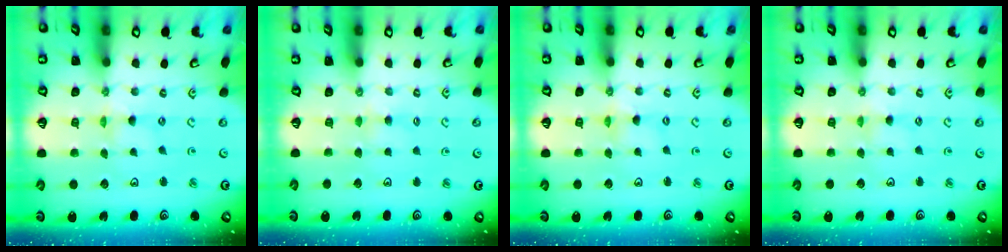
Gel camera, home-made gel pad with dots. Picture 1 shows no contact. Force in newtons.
{"total": 3.0, "press": 2.9, "slide": 0.4}
{"total": 2.4, "press": 2.4, "slide": 0.3}
{"total": 1.6, "press": 1.5, "slide": 0.4}